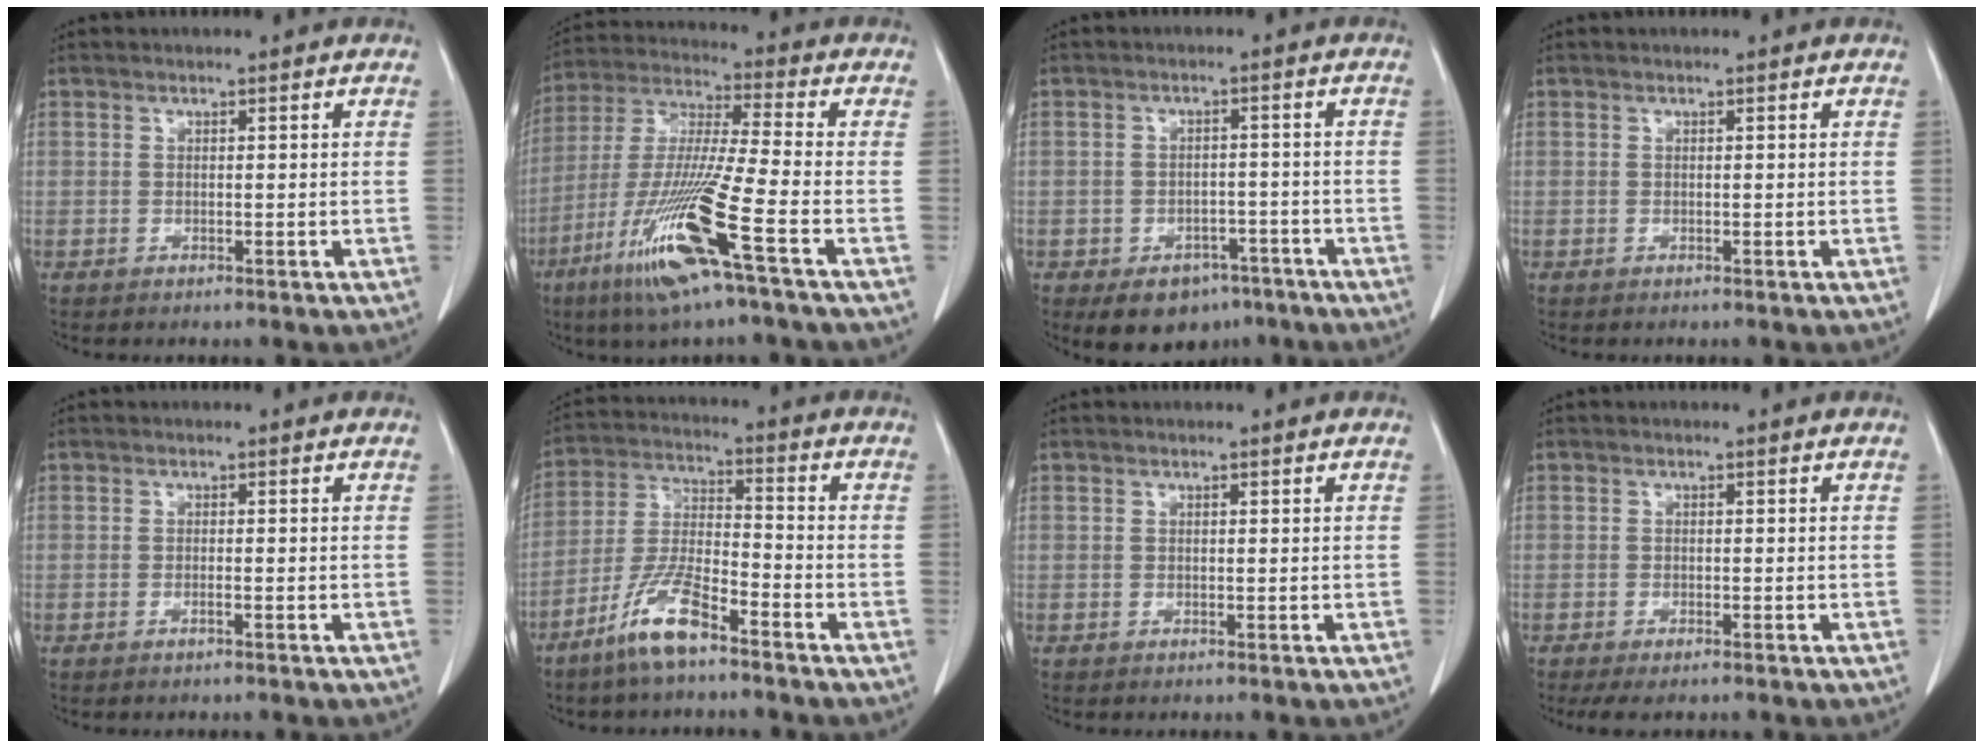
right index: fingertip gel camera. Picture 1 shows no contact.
{"total": 16.1, "force": [-7.7, -0.7, 14.1], "torque": [-0.301, -0.035, -0.151]}
{"total": 7.6, "force": [-5.0, 4.8, 3.0], "torque": [-0.035, 0.009, -0.064]}
{"total": 0.0}
{"total": 0.6, "force": [-0.4, -0.1, 0.5], "torque": [-0.011, 0.000, -0.006]}
{"total": 9.4, "force": [-6.4, 1.5, 6.7], "torque": [-0.143, -0.013, -0.129]}
{"total": 0.0}
{"total": 3.1, "force": [-2.3, 0.8, 1.9], "torque": [-0.029, -0.009, -0.031]}